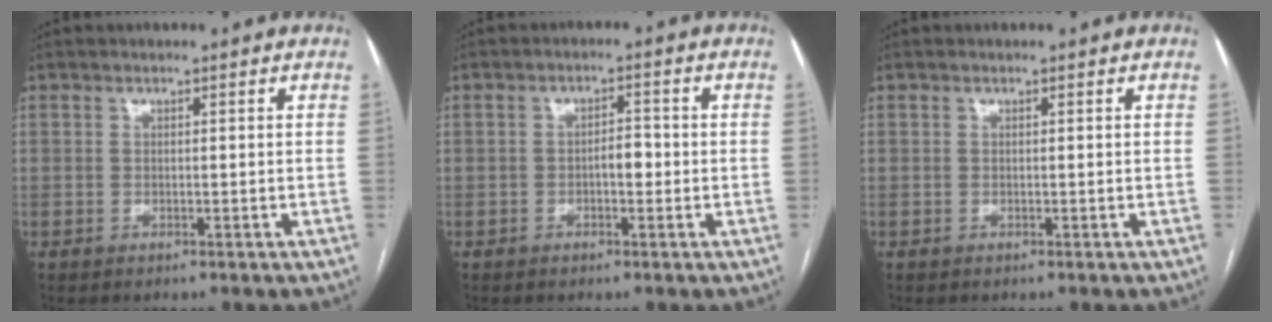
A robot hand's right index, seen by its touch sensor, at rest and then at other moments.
{"total": 2.7, "force": [-0.7, 1.1, 2.3], "torque": [-0.031, 0.006, -0.010]}
{"total": 0.0}